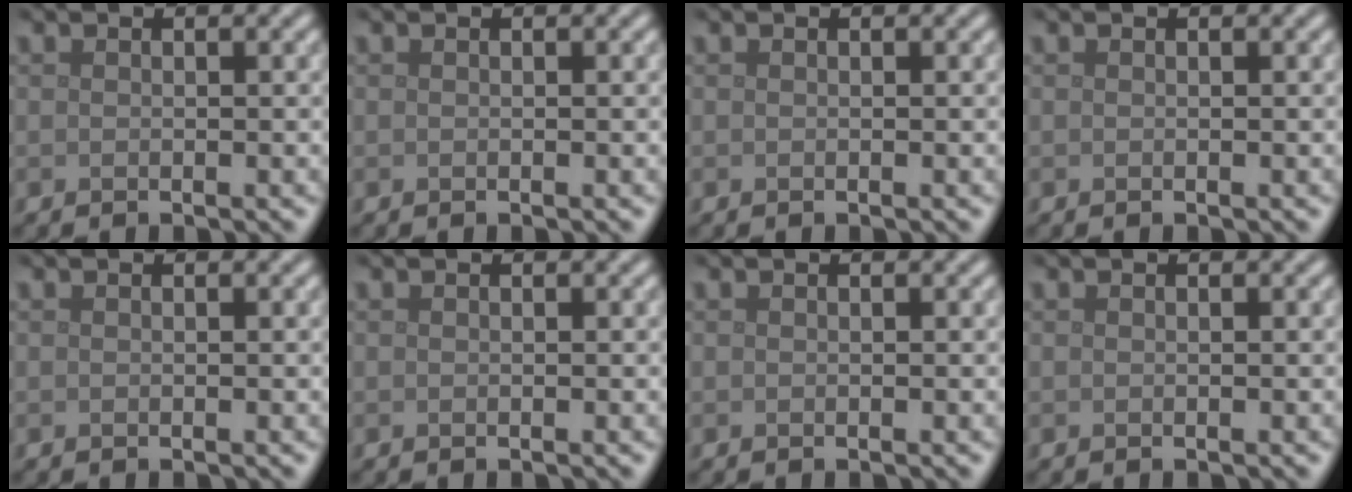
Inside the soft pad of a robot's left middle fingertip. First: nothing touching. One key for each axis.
{"total": 0.0}
{"total": 0.0}
{"total": 0.0}
{"total": 0.0}
{"total": 0.0}
{"total": 0.0}
{"total": 0.0}